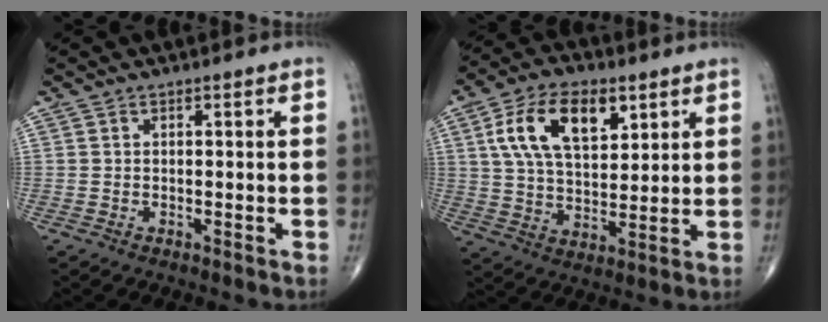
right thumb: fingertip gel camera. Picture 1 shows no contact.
{"total": 15.0, "force": [5.9, 8.1, 11.1], "torque": [-0.180, -0.010, 0.109]}